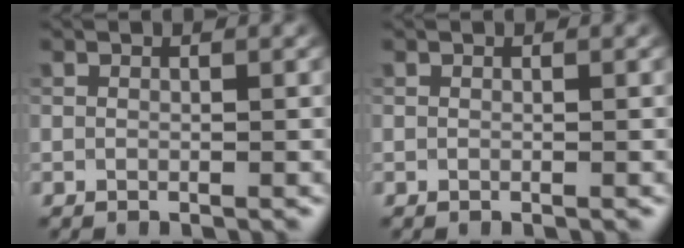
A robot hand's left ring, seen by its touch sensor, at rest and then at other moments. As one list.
[{"total": 0.0}]